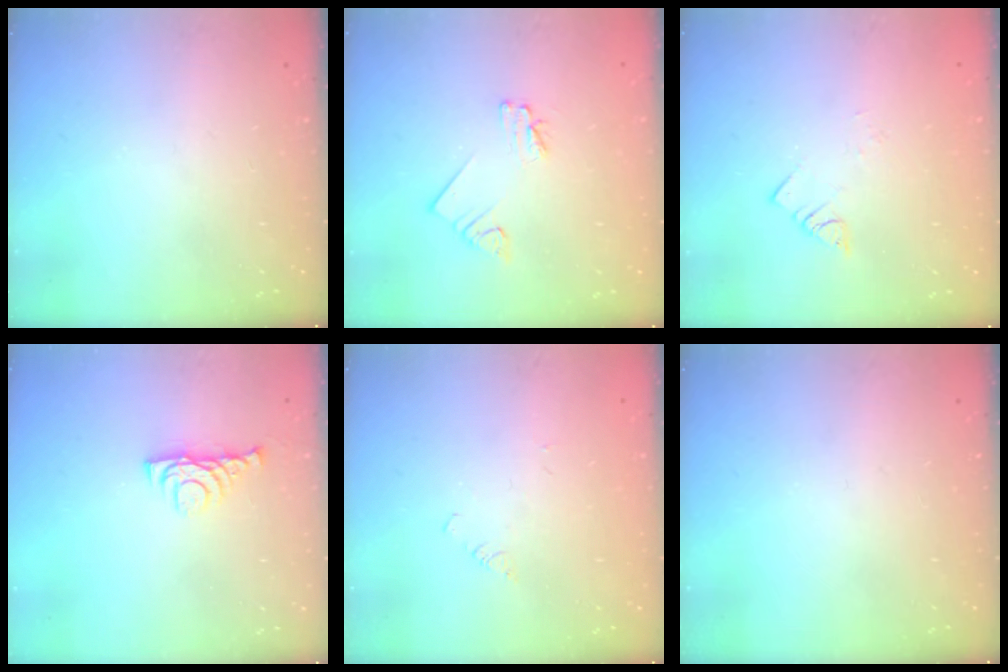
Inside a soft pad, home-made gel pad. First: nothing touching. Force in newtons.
{"total": 2.3, "press": 2.3, "slide": 0.1}
{"total": 2.8, "press": 2.8, "slide": 0.3}
{"total": 5.5, "press": 5.4, "slide": 1.1}
{"total": 1.0, "press": 0.9, "slide": 0.2}
{"total": 0.0}